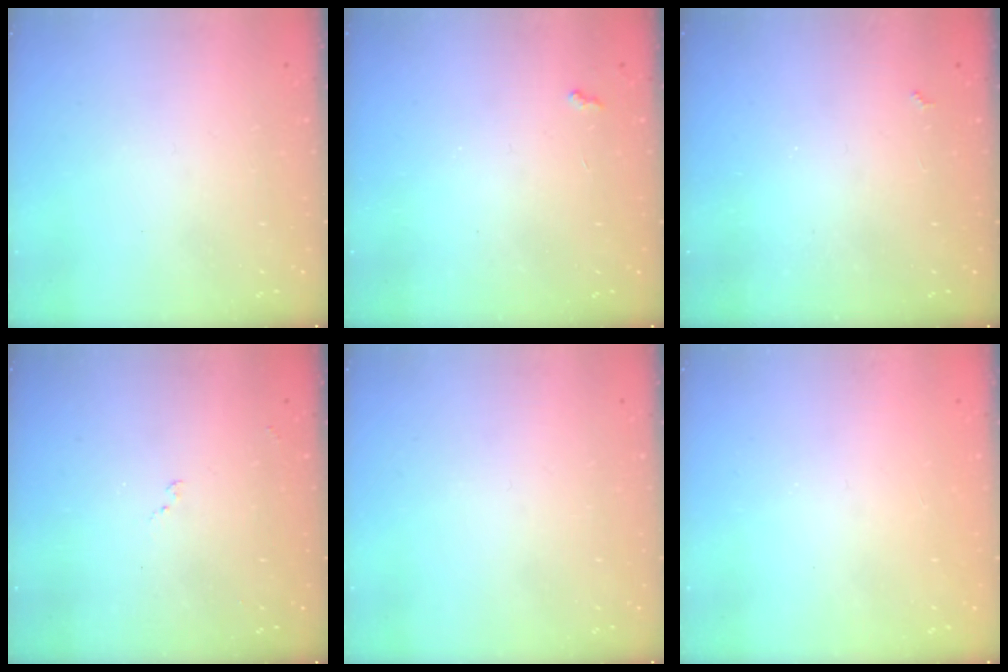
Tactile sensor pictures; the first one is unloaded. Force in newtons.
{"total": 2.8, "press": 2.8, "slide": 0.4}
{"total": 2.3, "press": 2.3, "slide": 0.4}
{"total": 8.0, "press": 7.9, "slide": 0.7}
{"total": 0.0}
{"total": 0.9, "press": 0.9, "slide": 0.1}